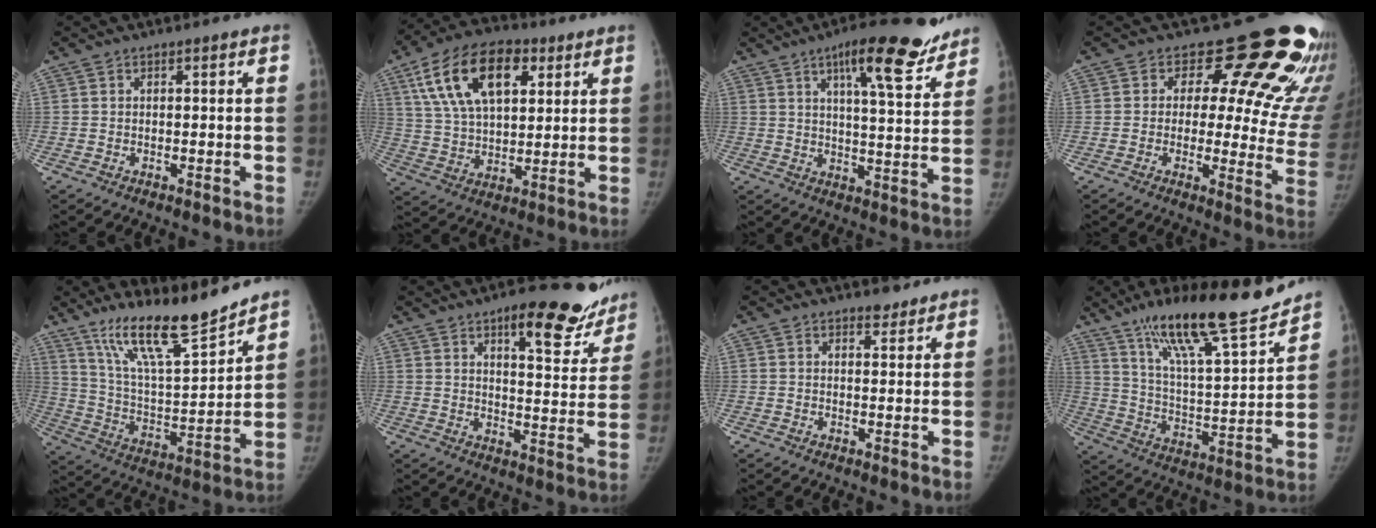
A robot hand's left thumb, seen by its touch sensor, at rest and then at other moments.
{"total": 19.4, "force": [8.2, 10.7, 13.9], "torque": [-0.226, -0.007, 0.146]}
{"total": 14.6, "force": [9.8, 3.7, 10.2], "torque": [-0.122, -0.041, 0.144]}
{"total": 21.1, "force": [14.2, 9.5, 12.3], "torque": [-0.098, -0.078, 0.151]}
{"total": 17.2, "force": [13.9, 2.6, 9.7], "torque": [-0.141, -0.086, 0.254]}
{"total": 16.2, "force": [11.5, 5.9, 9.9], "torque": [-0.073, -0.069, 0.145]}
{"total": 2.5, "force": [2.1, 1.2, 0.8], "torque": [0.001, -0.014, 0.028]}
{"total": 22.0, "force": [17.0, 3.3, 13.6], "torque": [-0.199, -0.085, 0.291]}